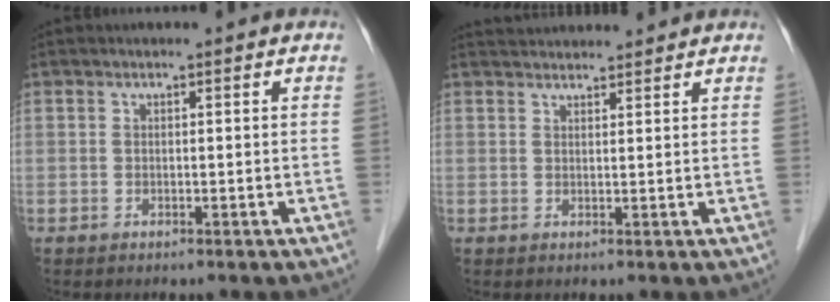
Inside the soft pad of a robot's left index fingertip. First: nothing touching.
{"total": 6.3, "force": [6.1, 0.8, 1.2], "torque": [-0.018, 0.036, 0.086]}